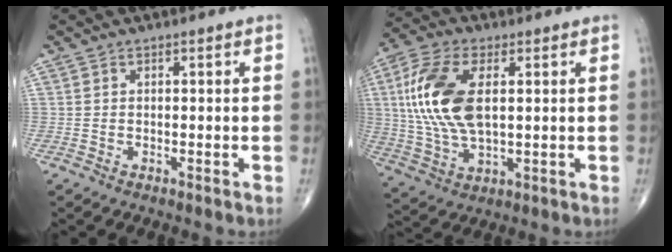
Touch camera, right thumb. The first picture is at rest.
{"total": 15.7, "force": [2.7, 7.8, 13.3], "torque": [-0.289, 0.000, 0.054]}